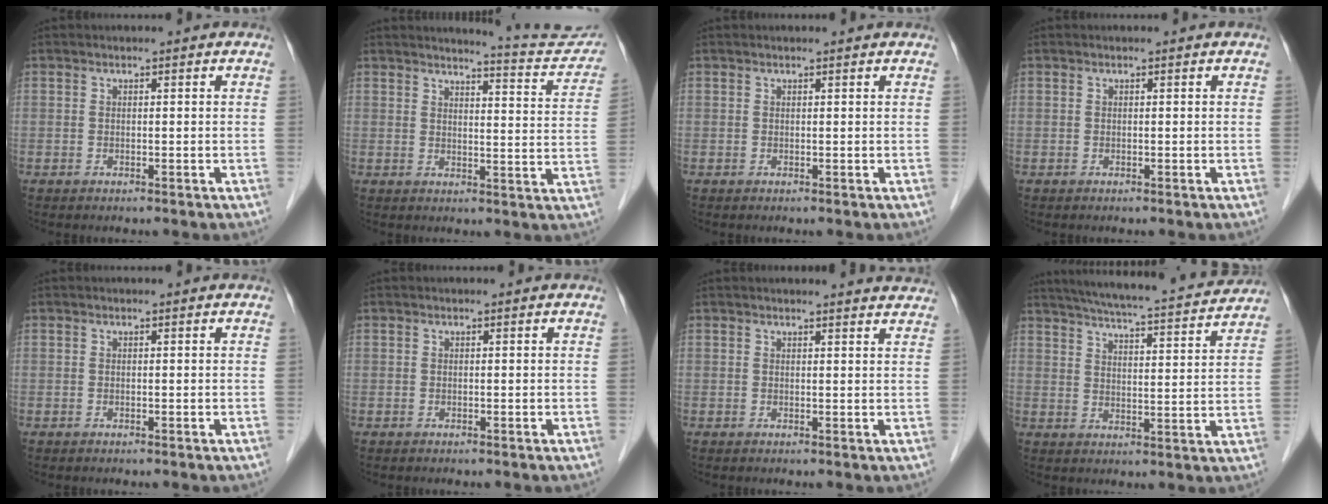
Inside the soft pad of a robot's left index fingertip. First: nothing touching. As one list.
[{"total": 10.3, "force": [10.2, -0.2, 1.3], "torque": [-0.017, -0.050, 0.110]}, {"total": 1.3, "force": [1.3, 0.1, 0.3], "torque": [-0.010, 0.008, 0.014]}, {"total": 0.0}, {"total": 0.0}, {"total": 0.0}, {"total": 6.3, "force": [6.1, 0.2, 1.2], "torque": [-0.010, -0.005, 0.047]}, {"total": 19.6, "force": [17.8, 1.5, 7.9], "torque": [-0.129, 0.000, 0.240]}]